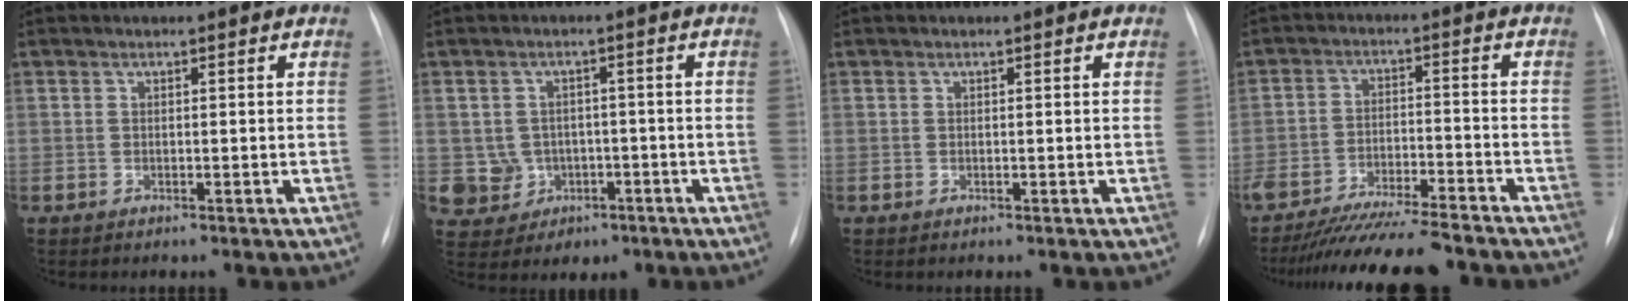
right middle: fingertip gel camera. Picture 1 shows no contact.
{"total": 6.1, "force": [-1.3, 5.9, 1.0], "torque": [-0.018, 0.012, -0.007]}
{"total": 0.0}
{"total": 14.9, "force": [-13.3, 1.2, 6.5], "torque": [-0.102, -0.015, -0.208]}